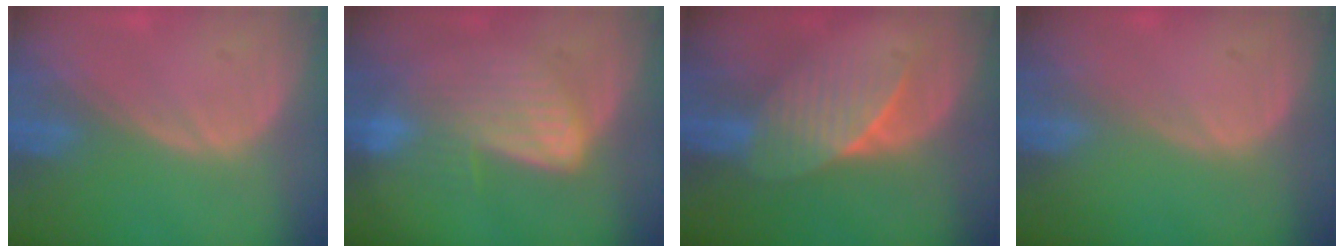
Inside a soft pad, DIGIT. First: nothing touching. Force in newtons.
{"total": 6.5, "press": 6.5, "slide": 1.0}
{"total": 6.6, "press": 6.1, "slide": 2.5}
{"total": 0.0}